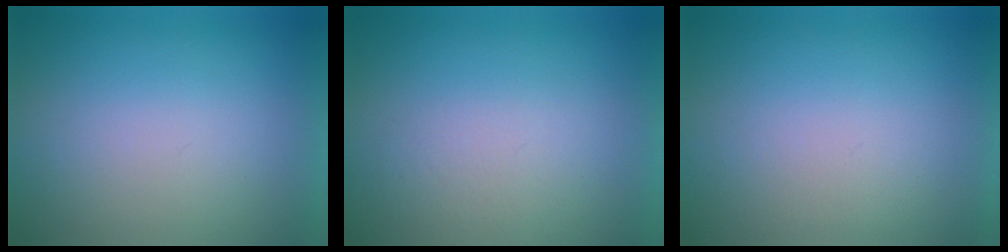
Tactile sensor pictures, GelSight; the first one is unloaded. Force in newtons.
{"total": 4.5}
{"total": 1.1}